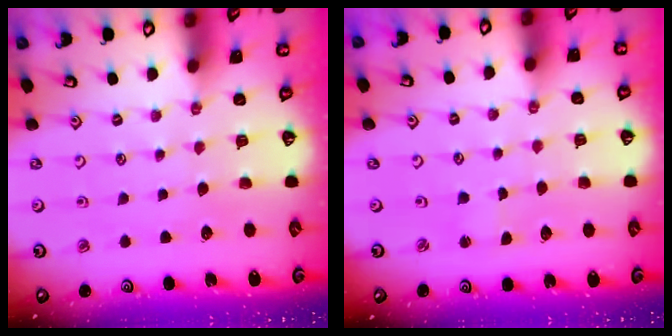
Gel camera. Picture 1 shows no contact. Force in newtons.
{"total": 1.1, "press": 1.1, "slide": 0.2}